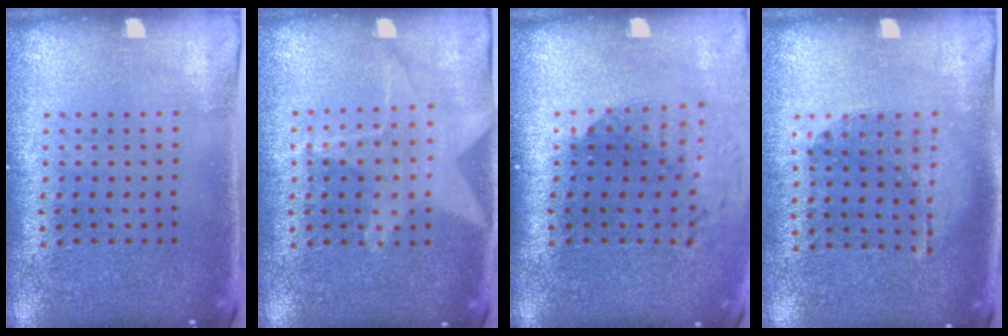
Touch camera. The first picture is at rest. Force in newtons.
{"total": 1.4, "press": 1.3, "slide": 0.4}
{"total": 1.8, "press": 1.4, "slide": 1.1}
{"total": 1.2, "press": 0.8, "slide": 0.9}